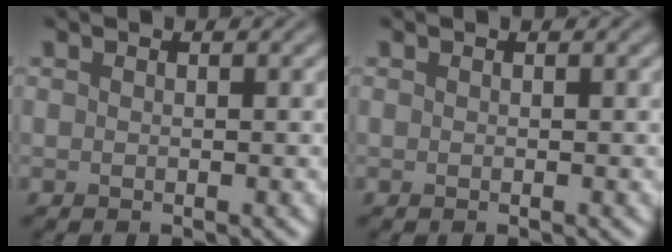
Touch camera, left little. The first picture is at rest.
{"total": 0.0}